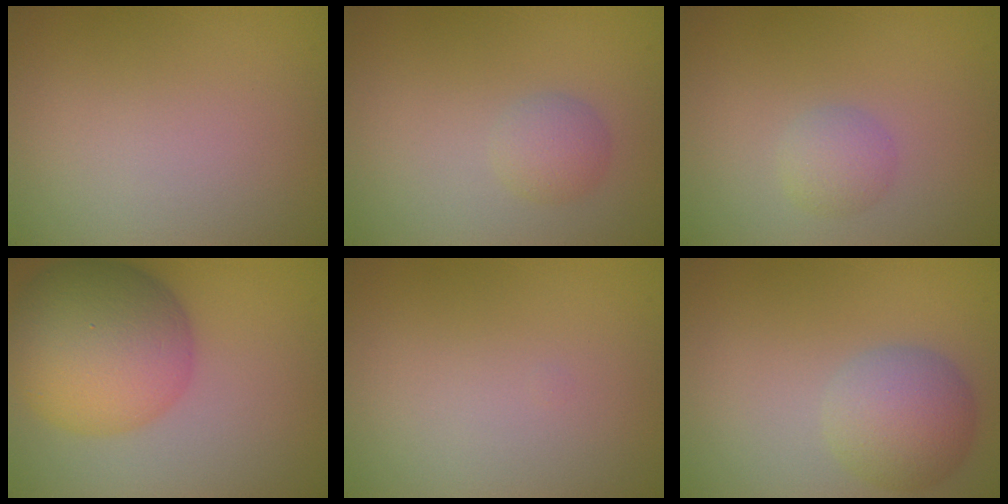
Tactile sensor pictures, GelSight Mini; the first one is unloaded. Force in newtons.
{"total": 1.8, "press": 1.8, "slide": 0.0}
{"total": 1.8, "press": 1.8, "slide": 0.1}
{"total": 9.6, "press": 9.6, "slide": 0.3}
{"total": 0.0}
{"total": 4.4, "press": 4.4, "slide": 0.2}